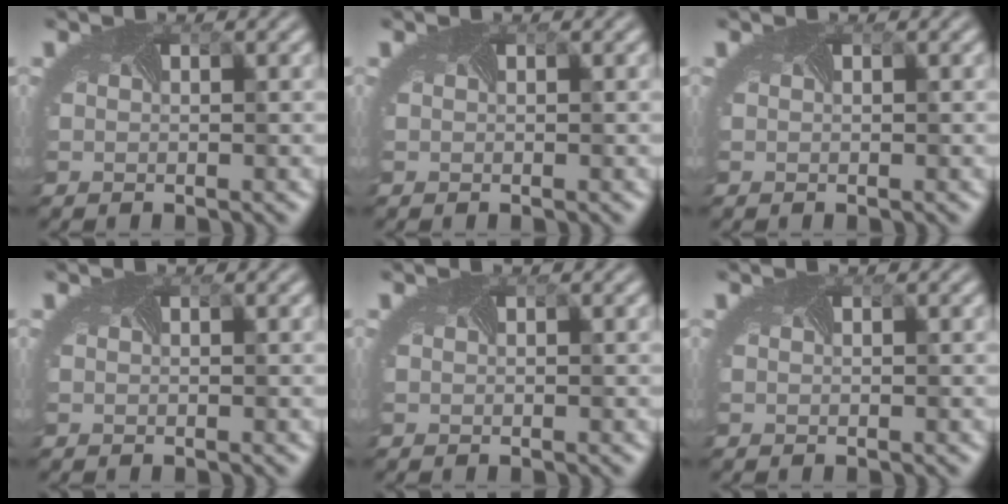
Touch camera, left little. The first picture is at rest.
{"total": 0.0}
{"total": 0.0}
{"total": 0.0}
{"total": 0.0}
{"total": 0.0}